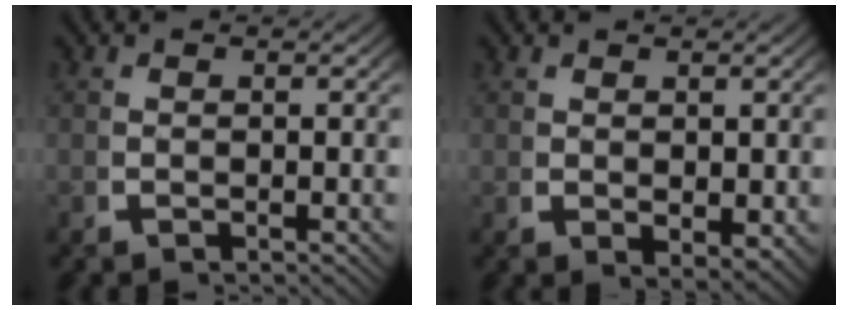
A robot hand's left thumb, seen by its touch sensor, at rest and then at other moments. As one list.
[{"total": 1.8, "force": [0.7, 0.9, 1.4], "torque": [-0.028, -0.011, 0.023]}]